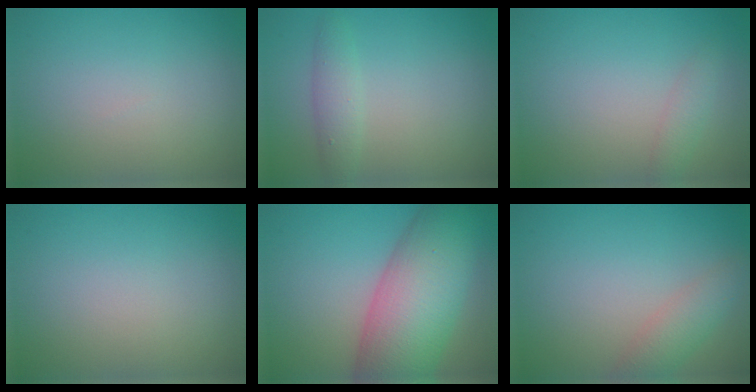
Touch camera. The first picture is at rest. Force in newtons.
{"total": 1.9, "press": 1.9, "slide": 0.1}
{"total": 1.3, "press": 1.3, "slide": 0.0}
{"total": 0.0}
{"total": 11.9, "press": 11.9, "slide": 0.4}
{"total": 2.5, "press": 2.5, "slide": 0.1}